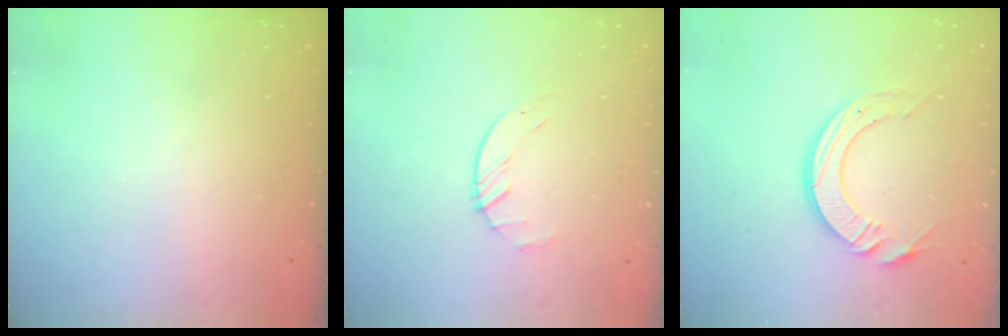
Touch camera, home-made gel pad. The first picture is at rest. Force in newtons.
{"total": 2.2, "press": 2.2, "slide": 0.4}
{"total": 12.8, "press": 12.7, "slide": 1.2}